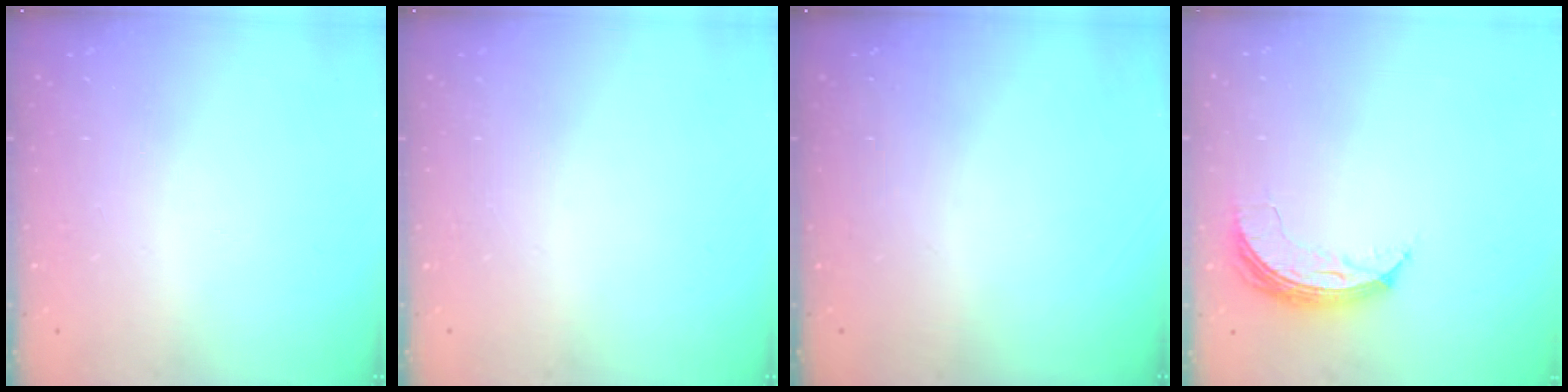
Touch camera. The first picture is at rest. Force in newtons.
{"total": 0.0}
{"total": 0.0}
{"total": 8.2, "press": 8.2, "slide": 0.1}